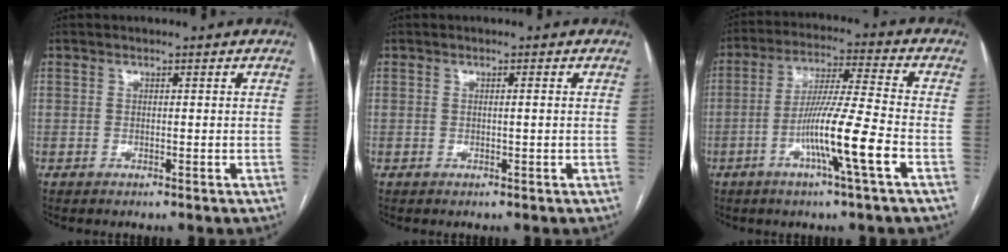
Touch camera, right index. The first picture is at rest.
{"total": 0.8, "force": [0.1, -0.1, 0.8], "torque": [-0.014, 0.000, 0.000]}
{"total": 11.7, "force": [-4.4, -1.0, 10.8], "torque": [-0.199, -0.007, -0.083]}